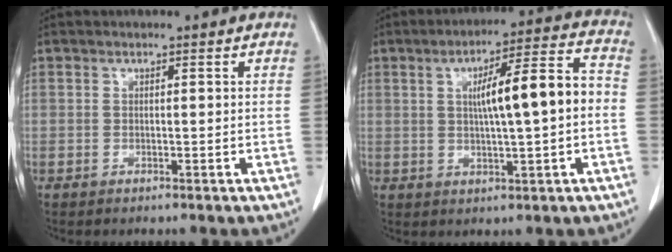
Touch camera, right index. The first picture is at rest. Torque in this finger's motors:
{"motor_torque": [1.02, -0.19, 0.52, 0.15]}